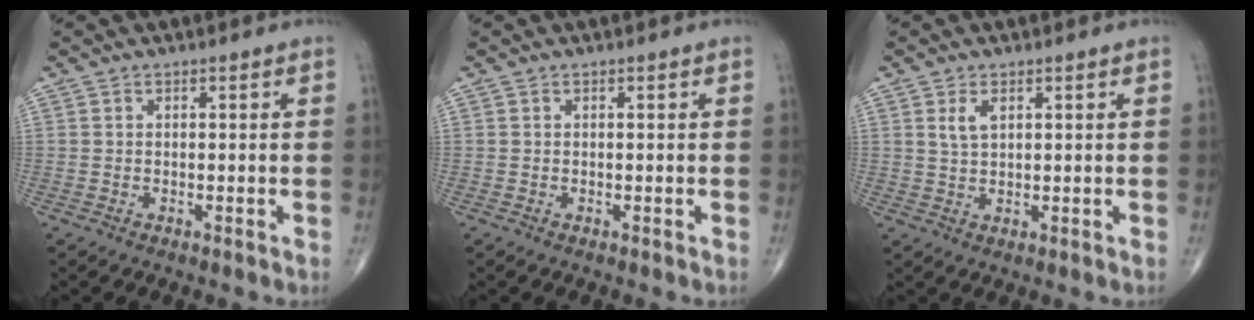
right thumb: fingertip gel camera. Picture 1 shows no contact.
{"total": 0.0}
{"total": 2.9, "force": [1.3, 1.5, 2.2], "torque": [-0.043, -0.002, 0.028]}